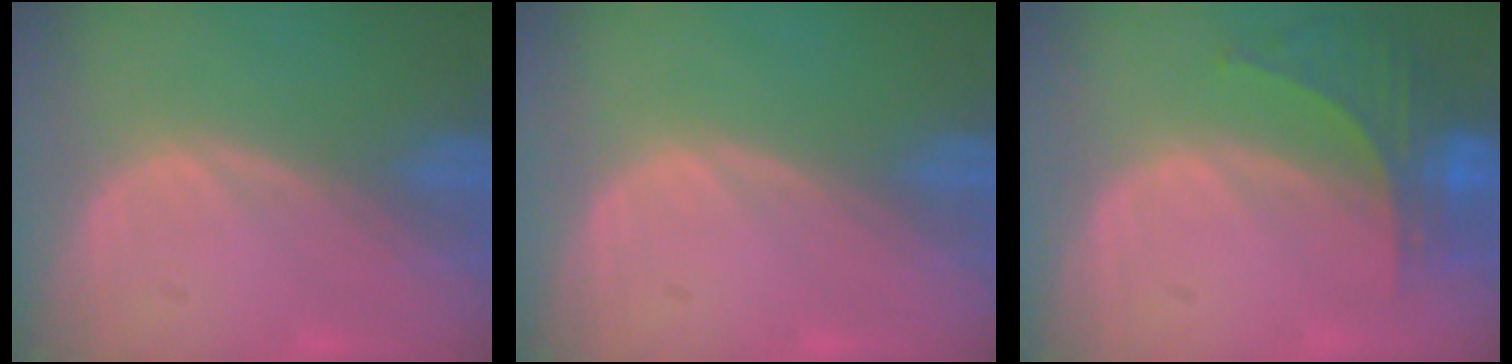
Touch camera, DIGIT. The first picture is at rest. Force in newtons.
{"total": 0.0}
{"total": 6.1, "press": 5.7, "slide": 2.1}